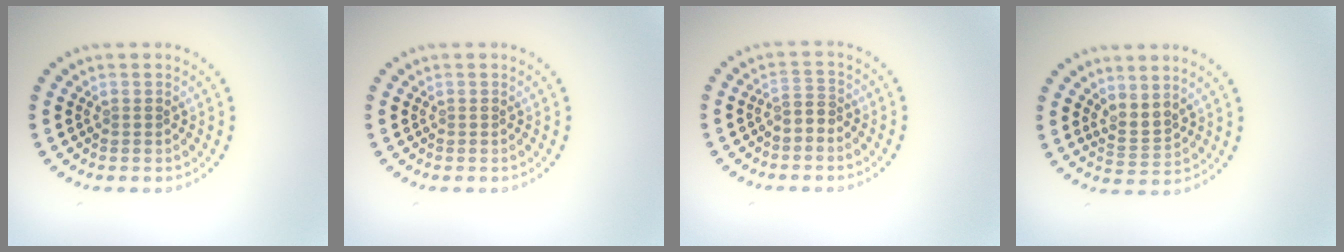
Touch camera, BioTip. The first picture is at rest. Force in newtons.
{"total": 0.0}
{"total": 1.6, "press": 1.3, "slide": 0.9}
{"total": 2.0, "press": 1.5, "slide": 1.3}